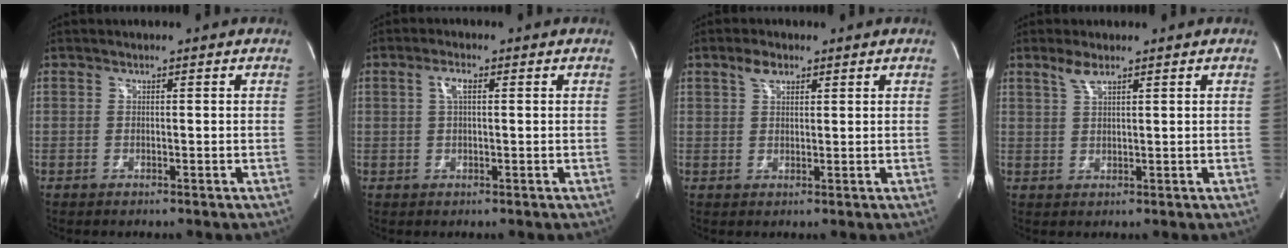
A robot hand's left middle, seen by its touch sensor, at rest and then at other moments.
{"total": 2.4, "force": [0.7, 0.7, 2.2], "torque": [-0.045, 0.008, 0.014]}
{"total": 2.7, "force": [1.7, 1.4, 1.6], "torque": [-0.035, 0.009, 0.036]}
{"total": 2.4, "force": [1.8, 0.4, 1.6], "torque": [-0.040, 0.005, 0.040]}